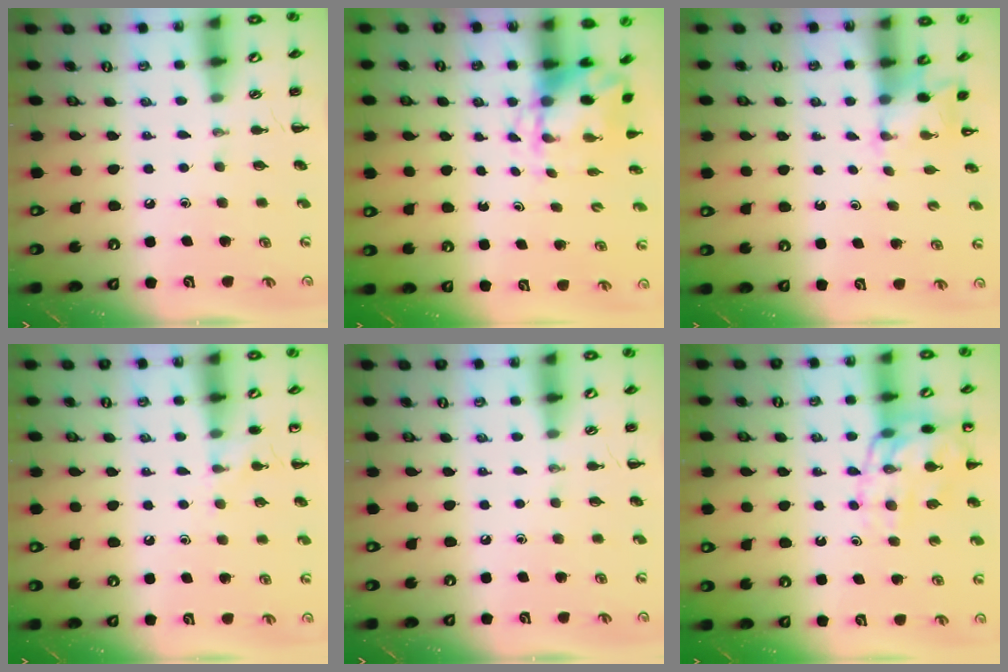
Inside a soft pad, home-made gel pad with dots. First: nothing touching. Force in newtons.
{"total": 4.3, "press": 4.3, "slide": 0.6}
{"total": 2.0, "press": 2.0, "slide": 0.5}
{"total": 5.7, "press": 5.5, "slide": 1.6}
{"total": 0.0}
{"total": 14.0, "press": 13.8, "slide": 2.4}